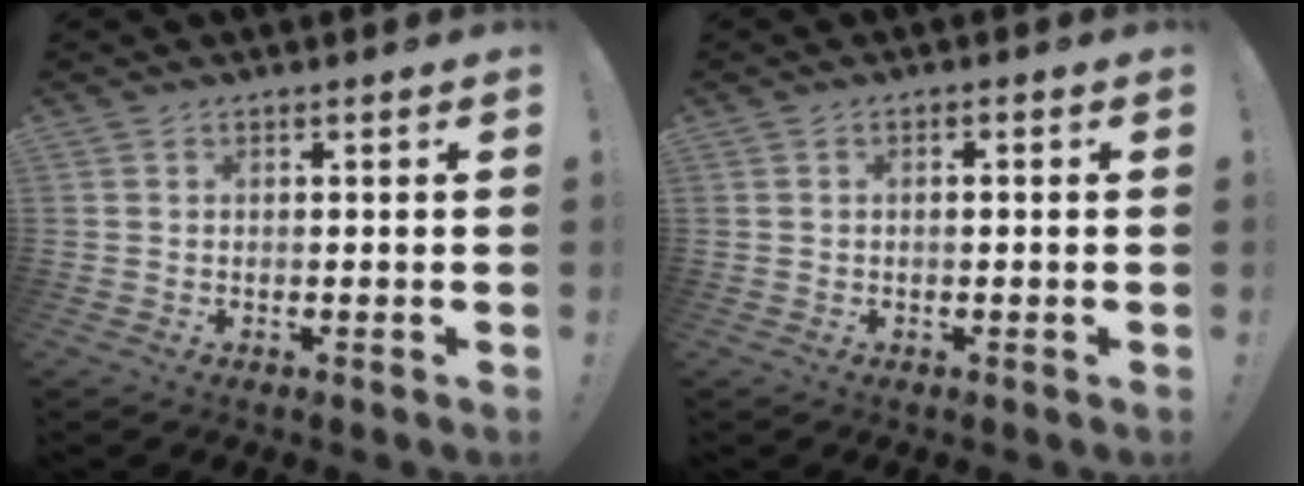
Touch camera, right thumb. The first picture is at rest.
{"total": 0.9, "force": [-0.4, 0.0, 0.8], "torque": [-0.016, 0.003, -0.008]}